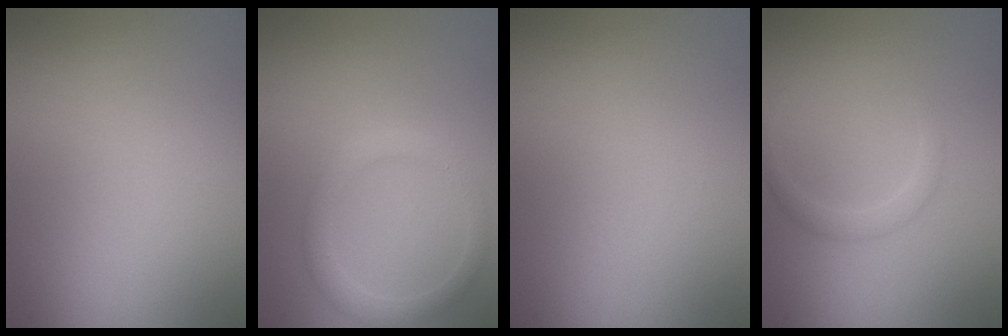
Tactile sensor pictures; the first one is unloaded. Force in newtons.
{"total": 2.1, "press": 2.1, "slide": 0.3}
{"total": 0.0}
{"total": 1.2, "press": 1.2, "slide": 0.1}